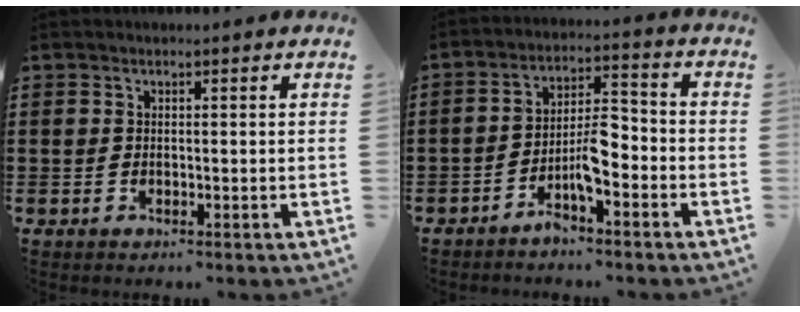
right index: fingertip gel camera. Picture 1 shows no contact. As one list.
[{"total": 6.1, "force": [-3.5, 1.7, 4.8], "torque": [-0.096, 0.000, -0.067]}]